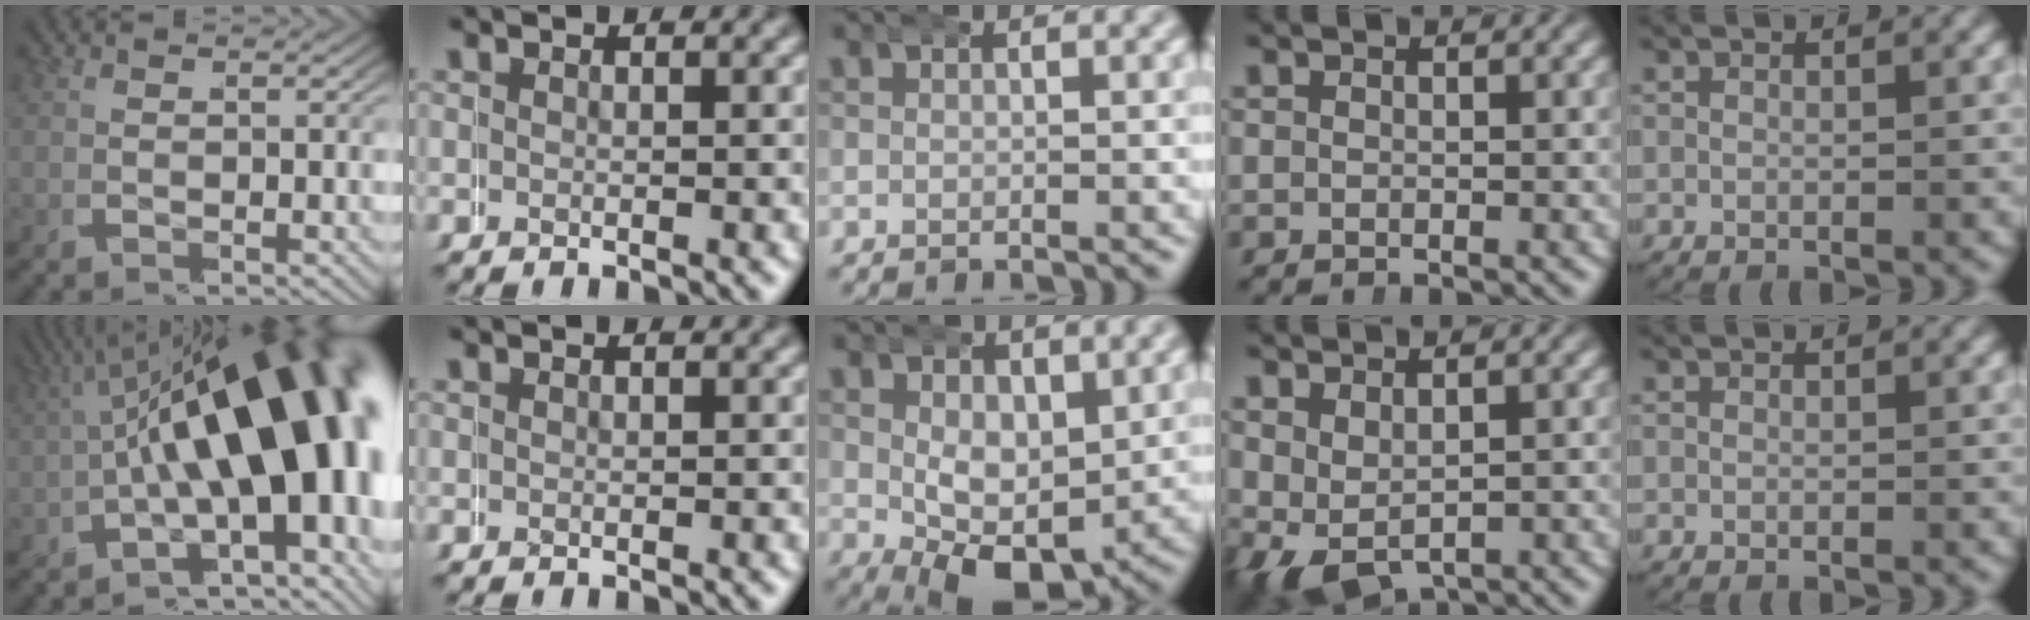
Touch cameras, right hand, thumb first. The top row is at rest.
{"thumb": {"total": 18.1, "force": [-1.3, 9.5, 15.4], "torque": [-0.238, -0.035, -0.011]}, "middle": {"total": 6.2, "force": [-0.5, 3.3, 5.2], "torque": [-0.081, -0.036, 0.010]}, "ring": {"total": 5.8, "force": [-2.8, 4.4, 2.6], "torque": [-0.088, -0.043, -0.021]}}